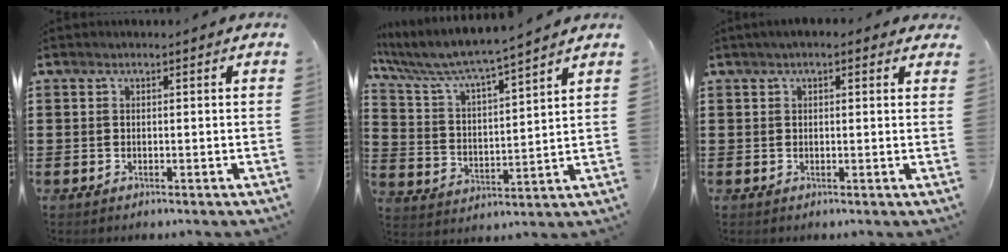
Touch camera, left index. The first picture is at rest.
{"total": 6.0, "force": [5.5, -0.1, 2.5], "torque": [-0.076, -0.037, 0.086]}
{"total": 1.9, "force": [1.3, 0.9, 1.2], "torque": [-0.025, 0.008, 0.023]}